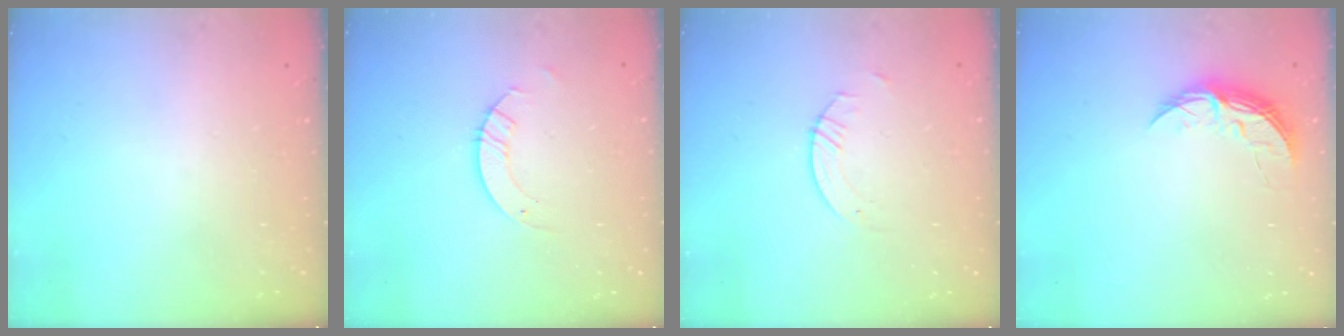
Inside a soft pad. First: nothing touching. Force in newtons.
{"total": 3.2, "press": 3.2, "slide": 0.3}
{"total": 0.8, "press": 0.8, "slide": 0.2}
{"total": 5.9, "press": 5.9, "slide": 0.5}